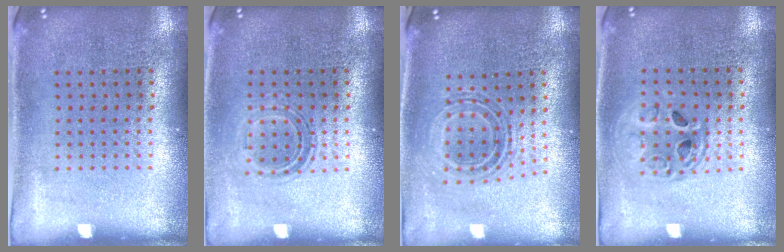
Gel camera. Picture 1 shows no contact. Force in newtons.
{"total": 1.1, "press": 0.9, "slide": 0.5}
{"total": 0.7, "press": 0.7, "slide": 0.2}
{"total": 1.5, "press": 1.3, "slide": 0.7}